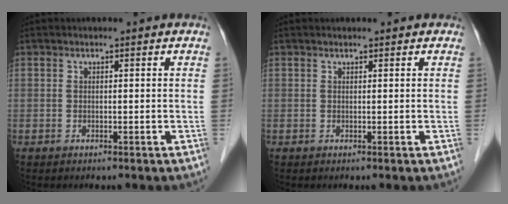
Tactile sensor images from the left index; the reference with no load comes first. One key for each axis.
{"total": 0.7, "fx": 0.6, "fy": 0.3, "fz": 0.2, "tx": -0.011, "ty": 0.007, "tz": 0.009}